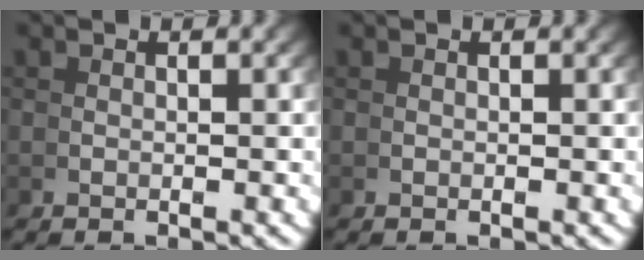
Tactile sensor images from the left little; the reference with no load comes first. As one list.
[{"total": 0.0}]